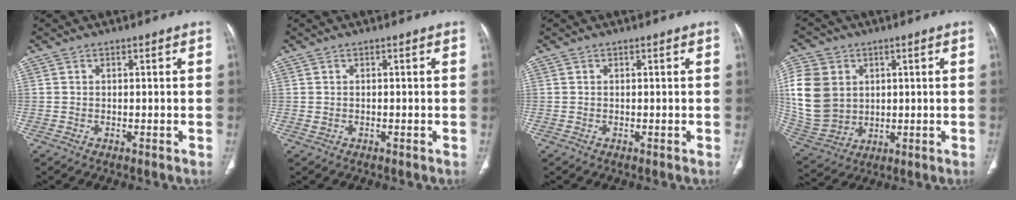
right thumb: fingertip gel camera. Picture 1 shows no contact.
{"total": 0.0}
{"total": 0.0}
{"total": 15.5, "force": [2.9, 12.6, 8.5], "torque": [-0.173, -0.004, 0.073]}